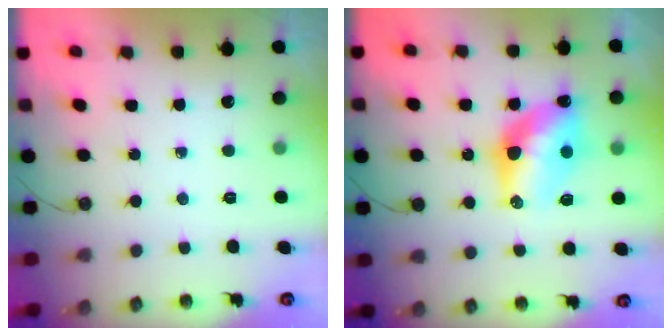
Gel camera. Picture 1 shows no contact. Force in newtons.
{"total": 13.2, "press": 13.1, "slide": 1.0}